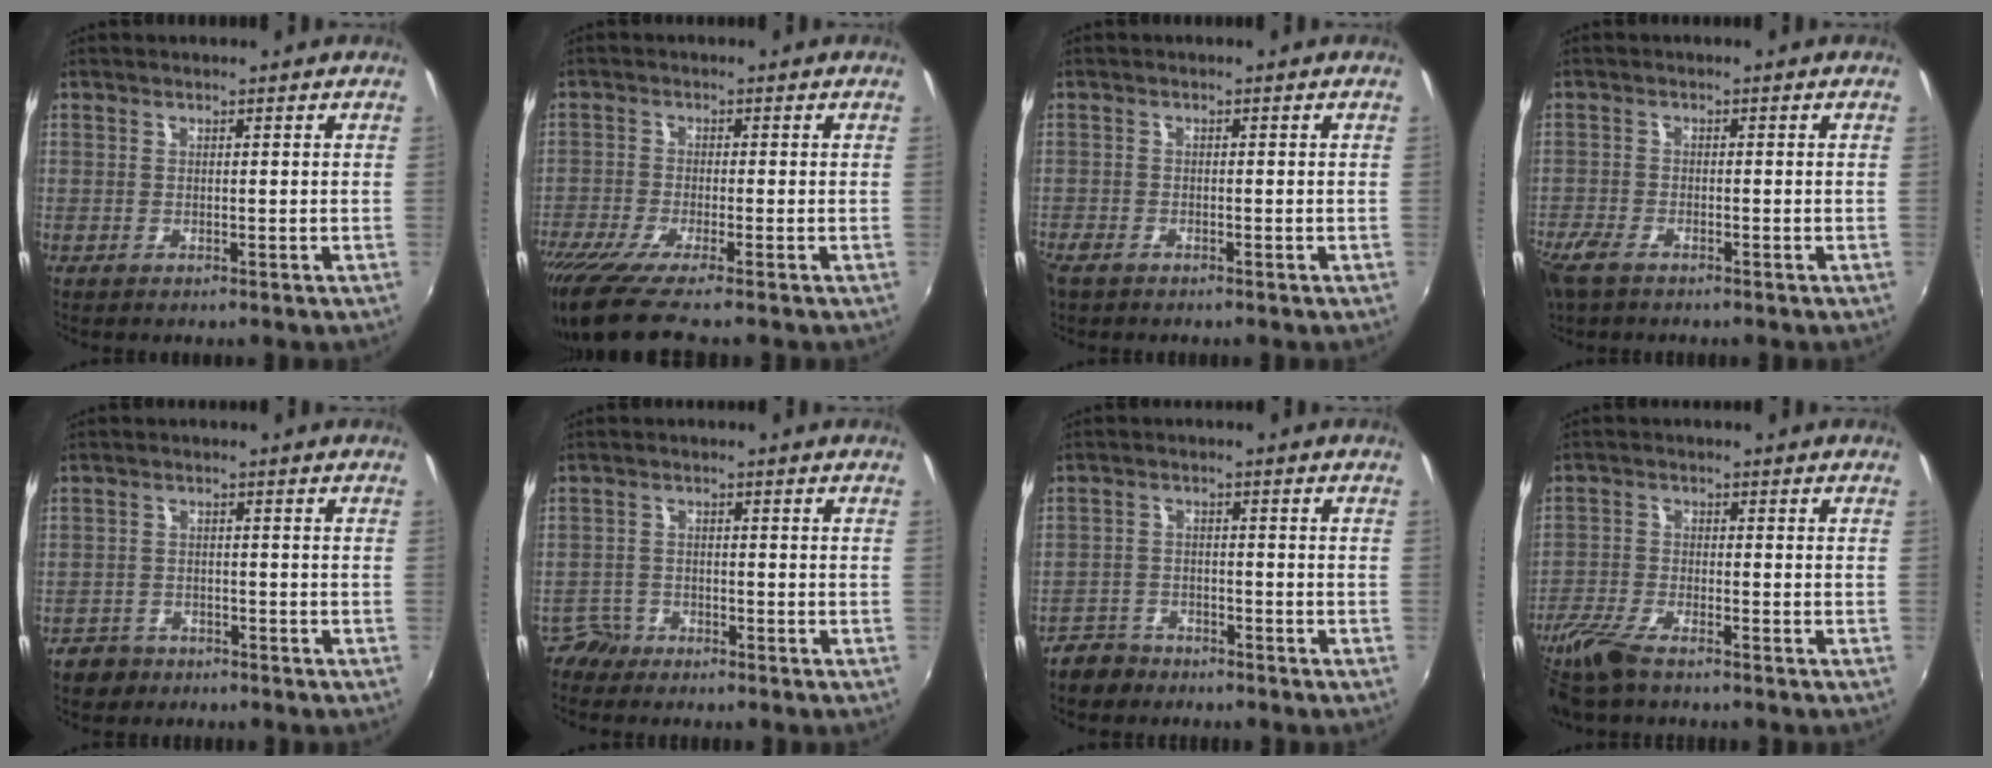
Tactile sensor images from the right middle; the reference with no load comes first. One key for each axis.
{"total": 9.6, "fx": -7.9, "fy": -0.3, "fz": 5.4, "tx": -0.124, "ty": -0.049, "tz": -0.139}
{"total": 2.6, "fx": -2.0, "fy": 1.2, "fz": 1.2, "tx": -0.030, "ty": -0.009, "tz": -0.039}
{"total": 5.7, "fx": -4.0, "fy": 2.4, "fz": 3.2, "tx": -0.089, "ty": -0.016, "tz": -0.082}
{"total": 4.7, "fx": -3.4, "fy": 3.1, "fz": 0.8, "tx": -0.033, "ty": 0.006, "tz": -0.058}
{"total": 3.3, "fx": -2.8, "fy": 1.7, "fz": -0.5, "tx": 0.004, "ty": 0.006, "tz": -0.059}
{"total": 5.6, "fx": -4.5, "fy": 3.2, "fz": 0.9, "tx": -0.039, "ty": 0.007, "tz": -0.082}
{"total": 8.2, "fx": -6.6, "fy": 1.9, "fz": 4.6, "tx": -0.121, "ty": -0.025, "tz": -0.135}